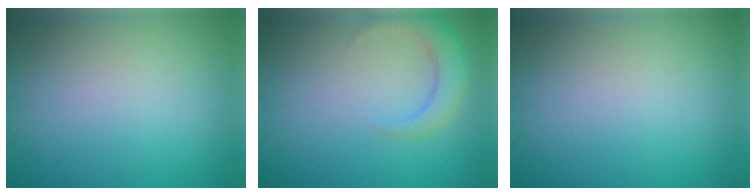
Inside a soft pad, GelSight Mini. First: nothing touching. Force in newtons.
{"total": 3.3, "press": 3.2, "slide": 0.4}
{"total": 0.0}